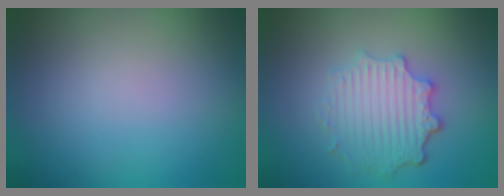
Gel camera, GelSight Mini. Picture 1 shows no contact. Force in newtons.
{"total": 4.5, "press": 3.5, "slide": 2.8}